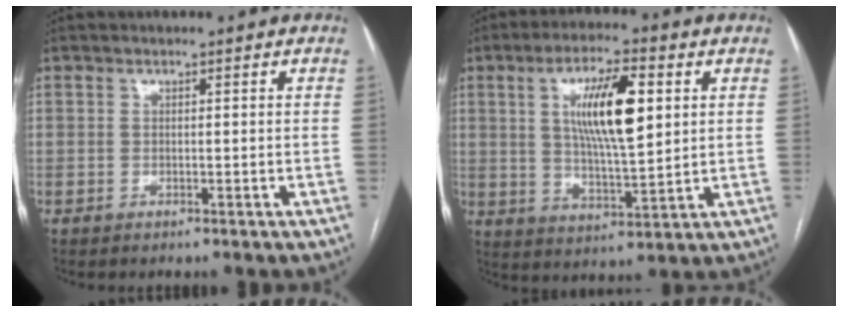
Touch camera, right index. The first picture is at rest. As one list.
[{"total": 12.2, "force": [3.3, 2.6, 11.4], "torque": [-0.209, 0.005, 0.059]}]